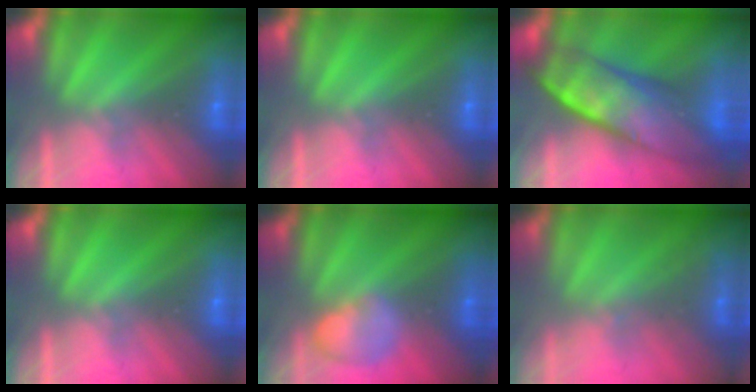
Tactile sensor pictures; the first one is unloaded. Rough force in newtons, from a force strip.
{"total": 0.0}
{"total": 10.5}
{"total": 0.0}
{"total": 2.4}
{"total": 1.8}